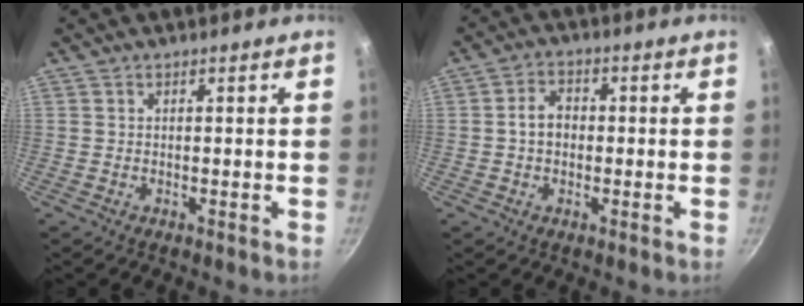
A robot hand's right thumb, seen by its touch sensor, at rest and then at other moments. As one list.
[{"total": 4.8, "force": [-0.2, 3.7, 3.1], "torque": [-0.036, 0.014, -0.007]}]